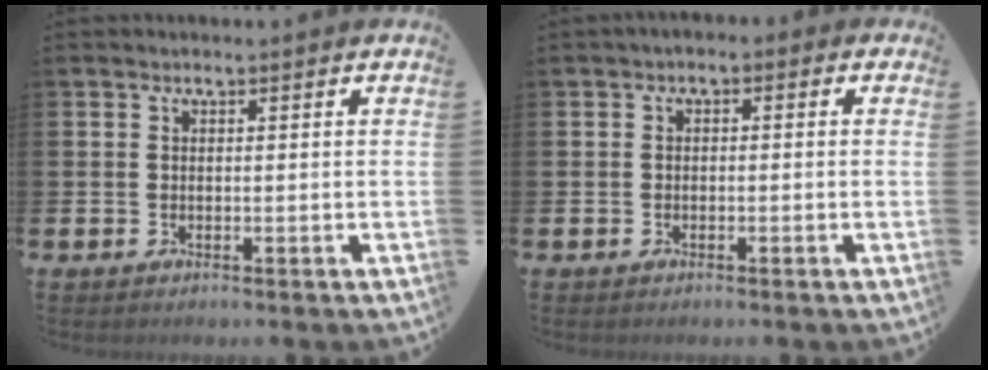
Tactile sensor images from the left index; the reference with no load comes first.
{"total": 1.2, "force": [-0.9, 0.7, 0.4], "torque": [-0.016, 0.007, -0.021]}